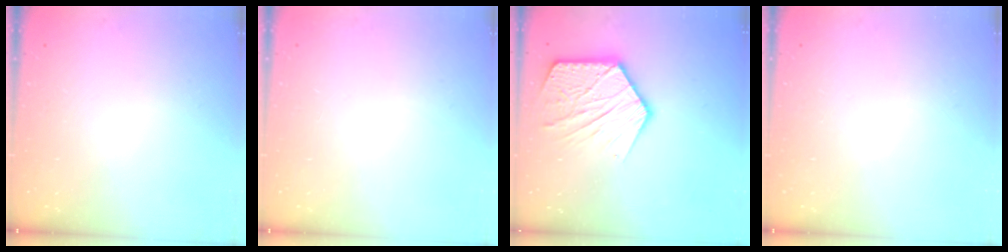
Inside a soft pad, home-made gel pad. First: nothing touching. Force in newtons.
{"total": 0.0}
{"total": 16.2, "press": 16.1, "slide": 1.4}
{"total": 0.0}